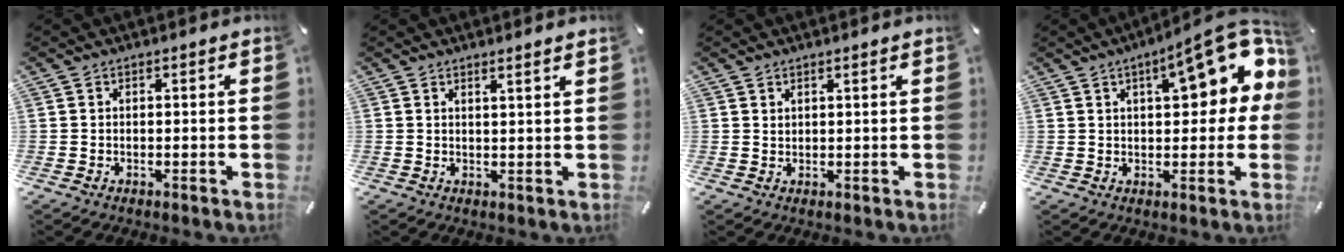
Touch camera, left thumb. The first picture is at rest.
{"total": 1.8, "force": [1.4, -0.4, 0.9], "torque": [-0.017, -0.007, 0.025]}
{"total": 0.8, "force": [0.7, 0.0, 0.4], "torque": [-0.008, -0.002, 0.014]}
{"total": 16.6, "force": [6.2, 6.4, 14.0], "torque": [-0.179, -0.023, 0.096]}